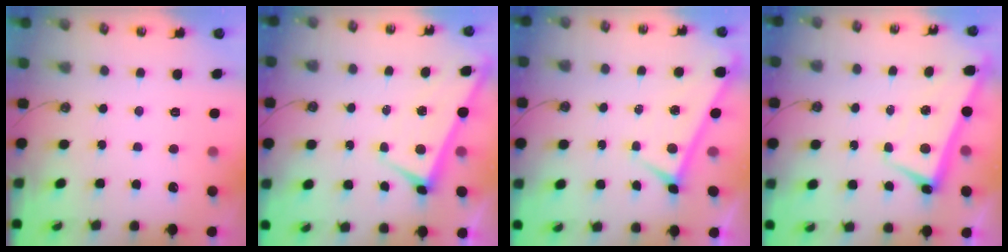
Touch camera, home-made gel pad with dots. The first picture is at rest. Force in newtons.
{"total": 1.0, "press": 1.0, "slide": 0.1}
{"total": 0.0}
{"total": 2.7, "press": 2.7, "slide": 0.5}